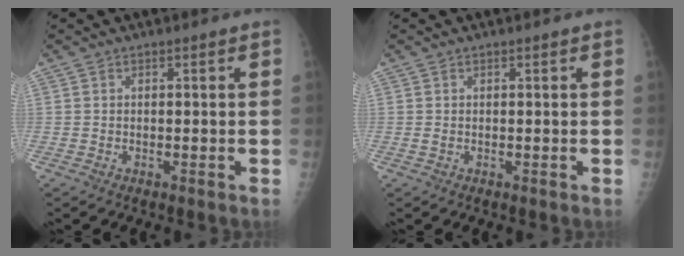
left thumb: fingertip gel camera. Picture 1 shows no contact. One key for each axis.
{"total": 0.7, "fx": 0.2, "fy": 0.3, "fz": 0.6, "tx": -0.012, "ty": 0.002, "tz": 0.006}